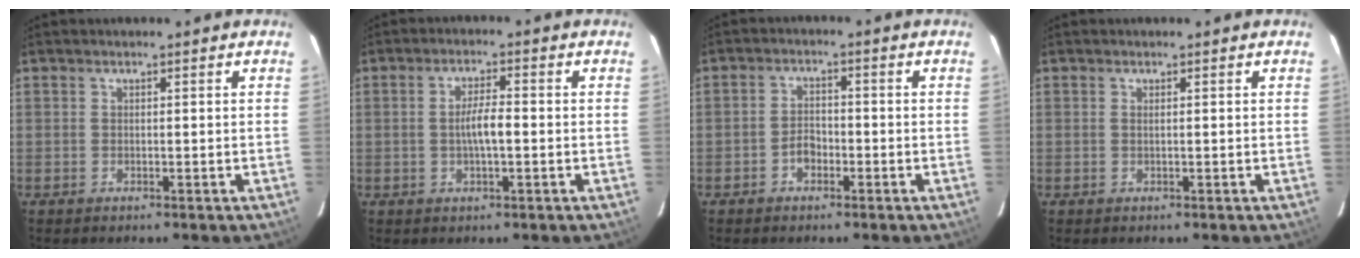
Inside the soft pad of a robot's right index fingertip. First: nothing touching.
{"total": 4.7, "force": [-0.8, 0.3, 4.7], "torque": [-0.084, 0.001, -0.012]}
{"total": 0.9, "force": [-0.6, 0.6, 0.3], "torque": [-0.004, 0.003, -0.009]}
{"total": 0.5, "force": [0.2, -0.2, 0.4], "torque": [-0.008, 0.002, 0.002]}